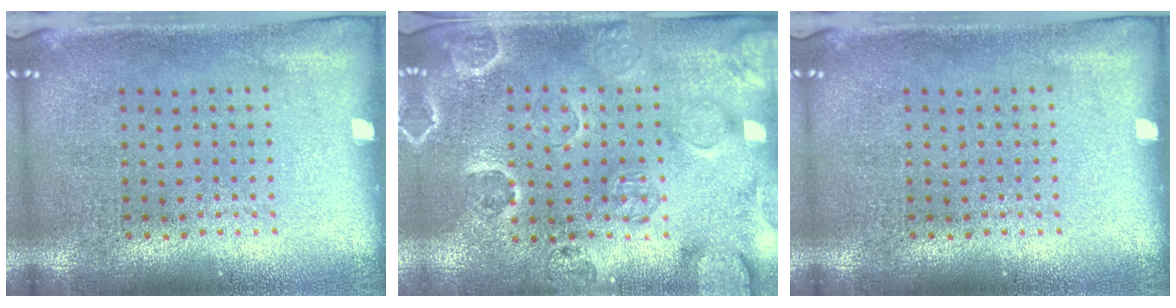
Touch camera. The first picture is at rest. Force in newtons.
{"total": 2.5, "press": 2.2, "slide": 1.1}
{"total": 0.0}